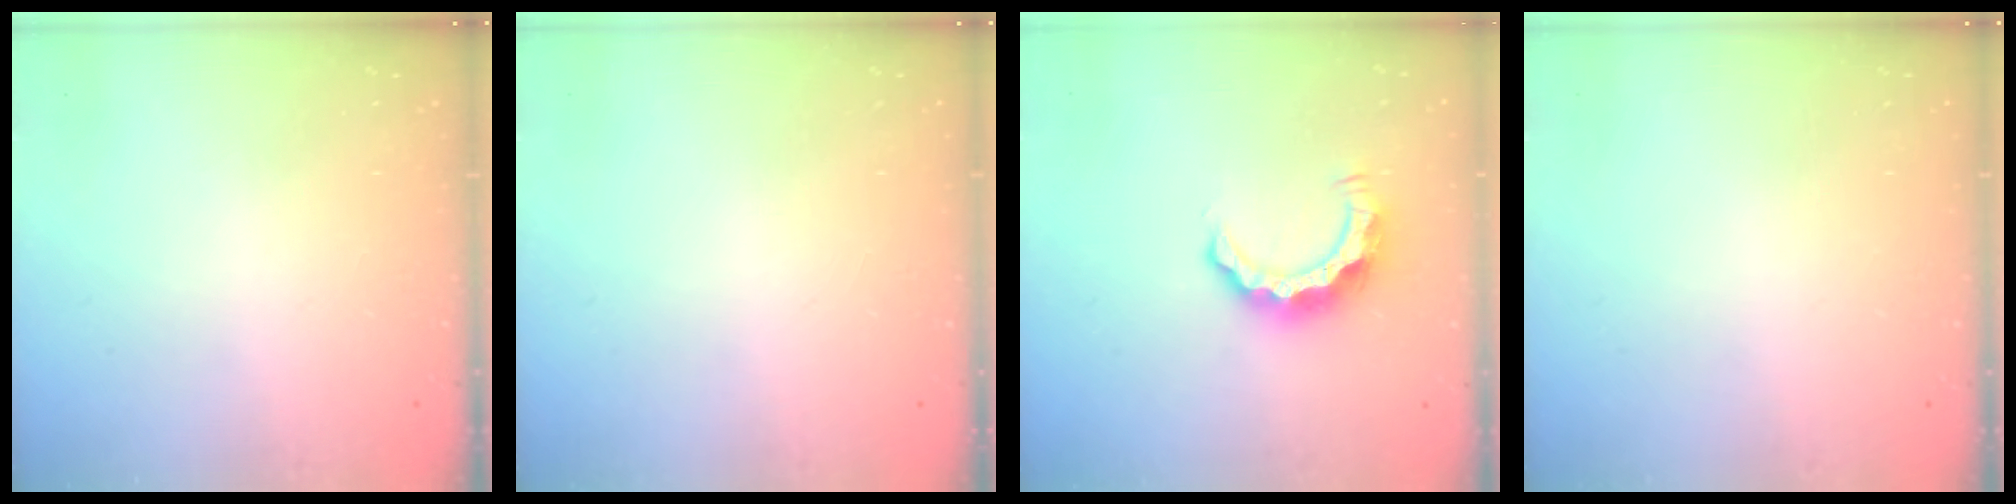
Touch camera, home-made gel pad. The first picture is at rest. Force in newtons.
{"total": 0.0}
{"total": 8.1, "press": 8.1, "slide": 0.3}
{"total": 0.0}